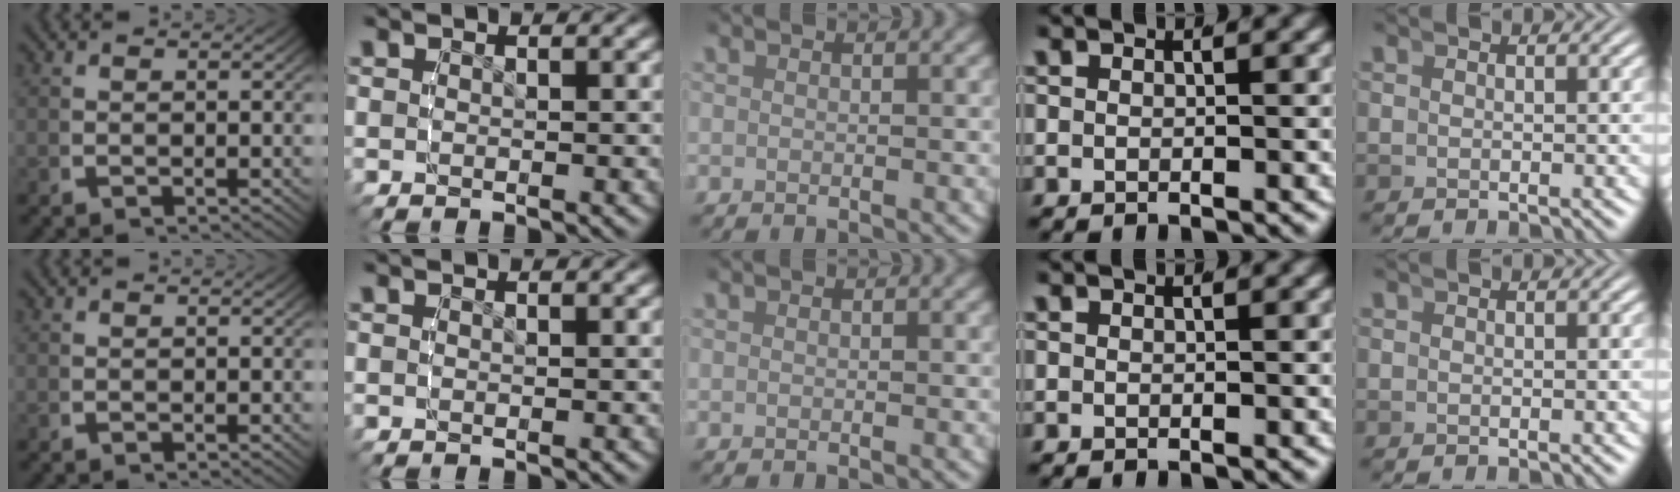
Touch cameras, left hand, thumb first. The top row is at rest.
{}